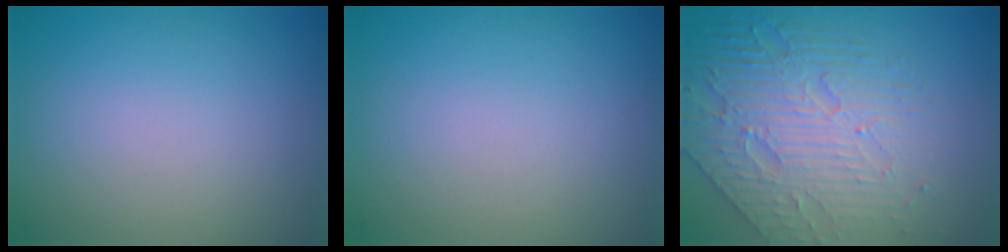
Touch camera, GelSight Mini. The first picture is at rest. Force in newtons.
{"total": 0.0}
{"total": 6.7, "press": 5.3, "slide": 4.1}